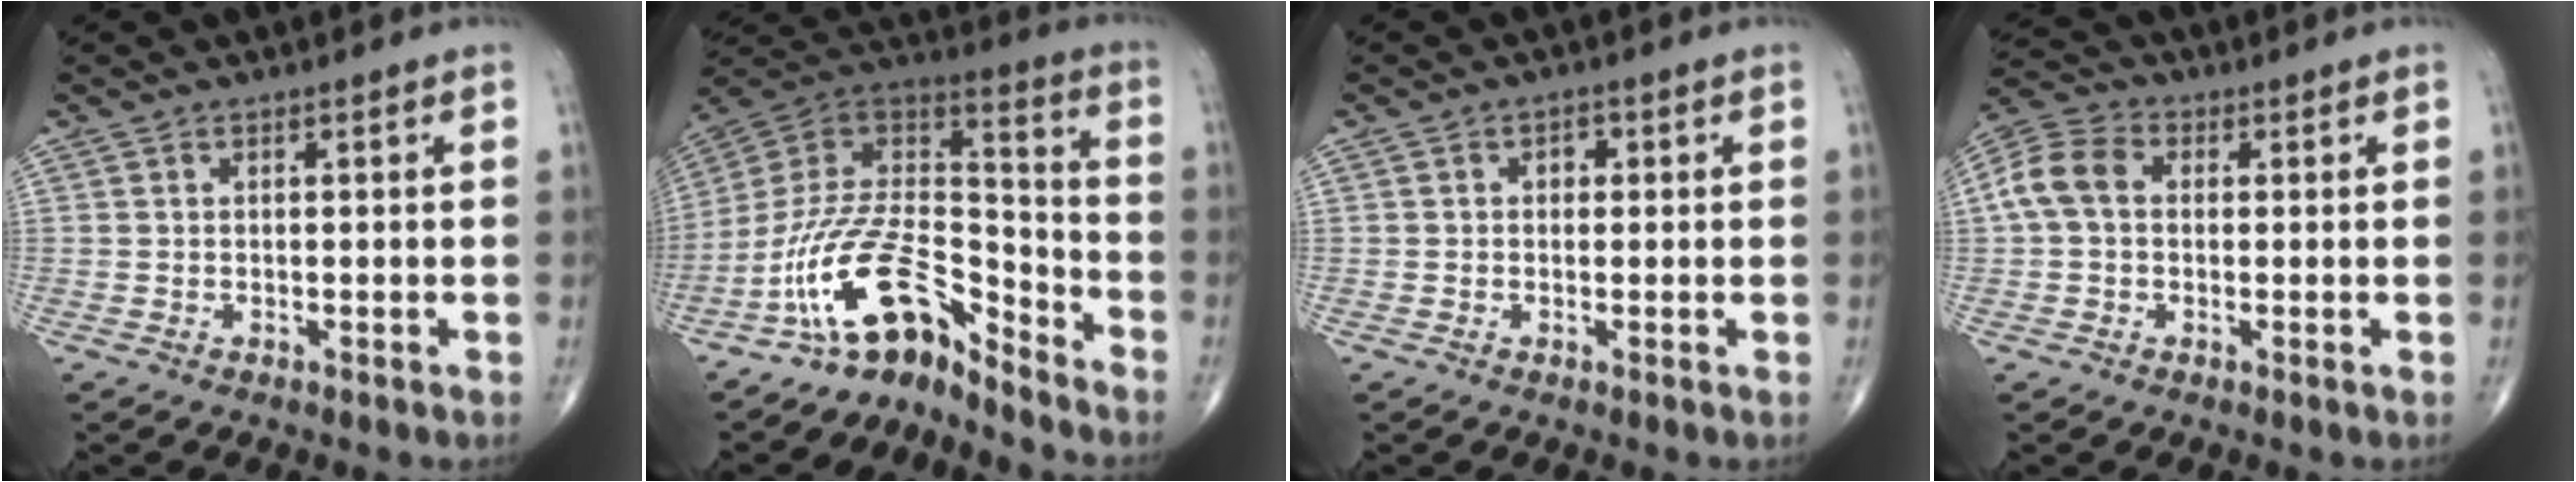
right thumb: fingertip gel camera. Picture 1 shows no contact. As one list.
[{"total": 15.3, "force": [-11.4, 5.9, 8.3], "torque": [-0.136, 0.111, -0.219]}, {"total": 1.8, "force": [0.2, 1.4, 1.1], "torque": [-0.005, 0.004, -0.001]}, {"total": 8.0, "force": [0.7, 5.9, 5.3], "torque": [-0.108, 0.028, 0.006]}]